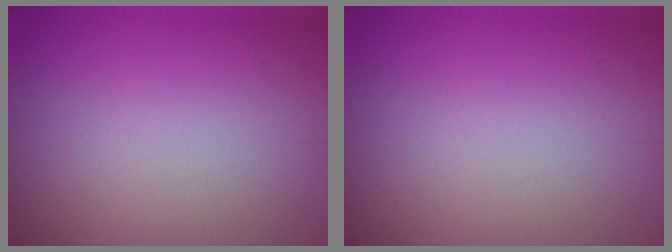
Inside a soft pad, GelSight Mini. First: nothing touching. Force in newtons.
{"total": 0.0}